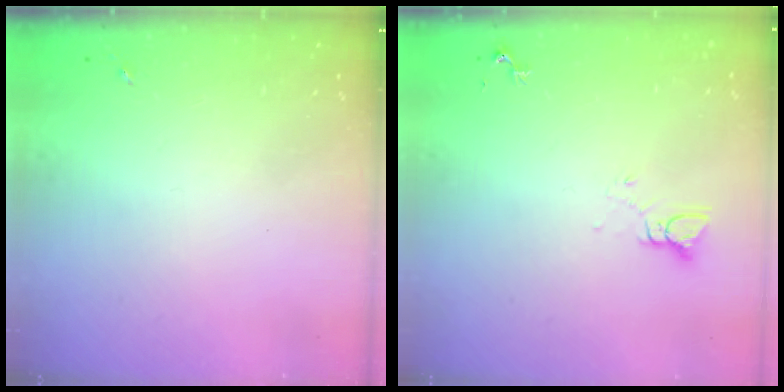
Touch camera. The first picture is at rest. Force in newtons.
{"total": 3.2, "press": 3.2, "slide": 0.2}